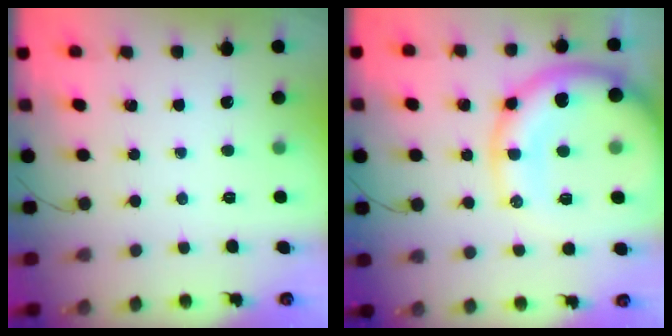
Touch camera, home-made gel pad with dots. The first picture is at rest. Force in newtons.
{"total": 20.1, "press": 20.0, "slide": 2.1}